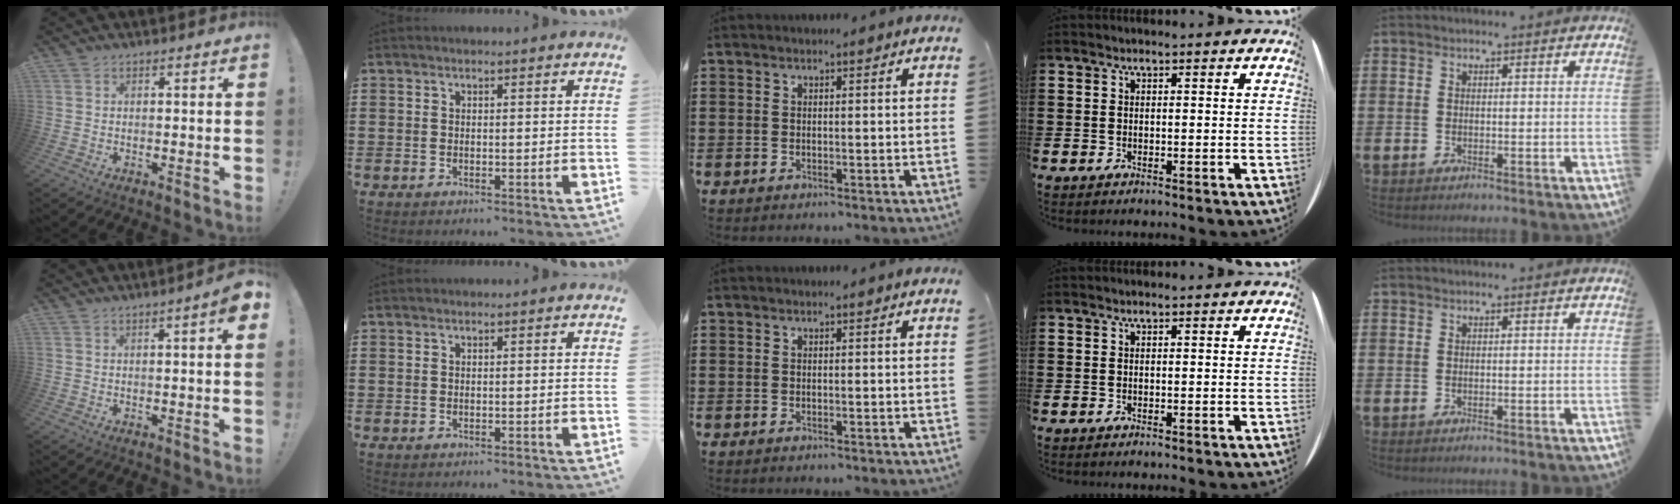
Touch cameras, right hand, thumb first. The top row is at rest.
{"thumb": {"total": 3.8, "force": [0.8, 0.1, 3.7], "torque": [-0.057, -0.002, 0.011]}}